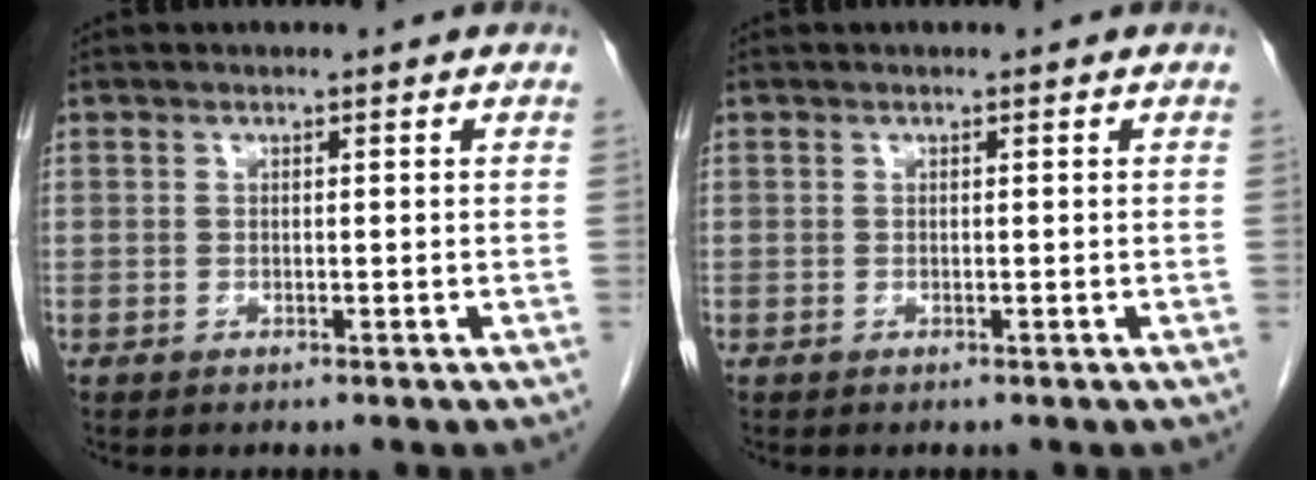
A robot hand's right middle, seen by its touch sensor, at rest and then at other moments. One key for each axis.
{"total": 0.0}